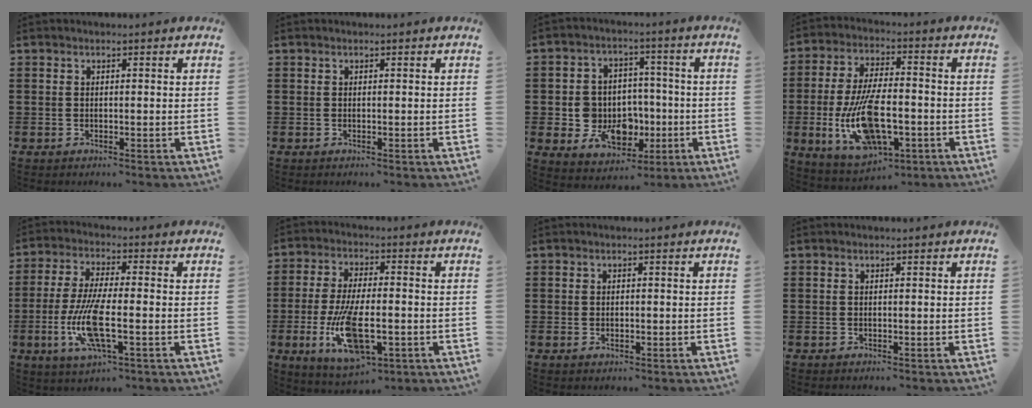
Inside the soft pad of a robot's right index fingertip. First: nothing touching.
{"total": 0.0}
{"total": 8.7, "force": [-1.3, 7.7, 4.0], "torque": [-0.072, 0.012, -0.014]}
{"total": 13.6, "force": [-3.8, 6.0, 11.6], "torque": [-0.244, -0.004, -0.065]}
{"total": 9.9, "force": [-2.8, 2.7, 9.2], "torque": [-0.197, -0.016, -0.053]}
{"total": 12.4, "force": [-3.5, 5.0, 10.8], "torque": [-0.232, -0.013, -0.059]}
{"total": 0.6, "force": [-0.1, 0.6, 0.2], "torque": [-0.005, 0.005, -0.002]}
{"total": 0.0}